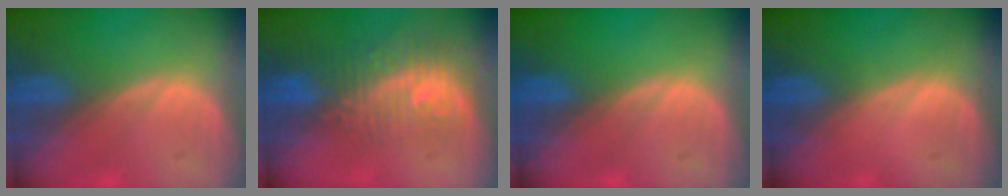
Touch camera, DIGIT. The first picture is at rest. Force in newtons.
{"total": 9.7, "press": 8.1, "slide": 5.3}
{"total": 0.0}
{"total": 0.0}